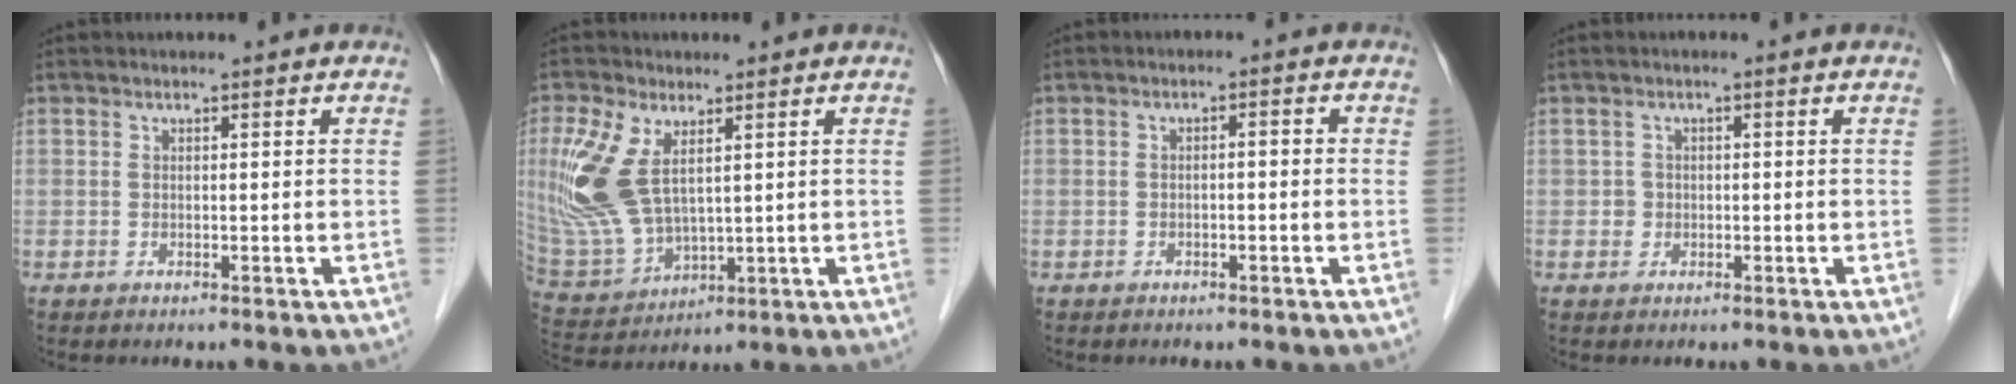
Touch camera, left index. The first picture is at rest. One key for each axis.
{"total": 11.3, "fx": 3.3, "fy": 5.5, "fz": 9.4, "tx": -0.231, "ty": 0.000, "tz": 0.082}
{"total": 1.7, "fx": -0.5, "fy": 0.5, "fz": 1.6, "tx": -0.028, "ty": 0.012, "tz": -0.005}
{"total": 1.2, "fx": -0.2, "fy": 1.2, "fz": 0.1, "tx": -0.001, "ty": 0.004, "tz": -0.002}